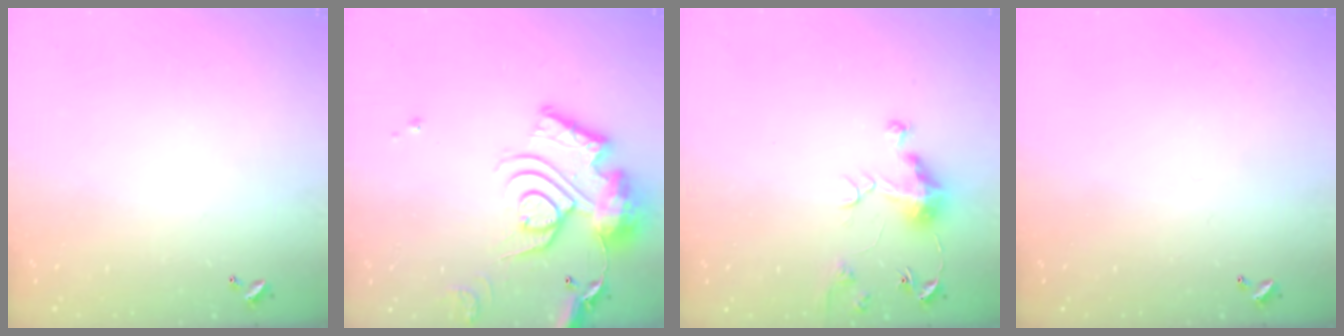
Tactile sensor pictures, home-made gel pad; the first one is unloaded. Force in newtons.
{"total": 21.9, "press": 21.7, "slide": 2.3}
{"total": 7.0, "press": 7.0, "slide": 0.7}
{"total": 0.0}